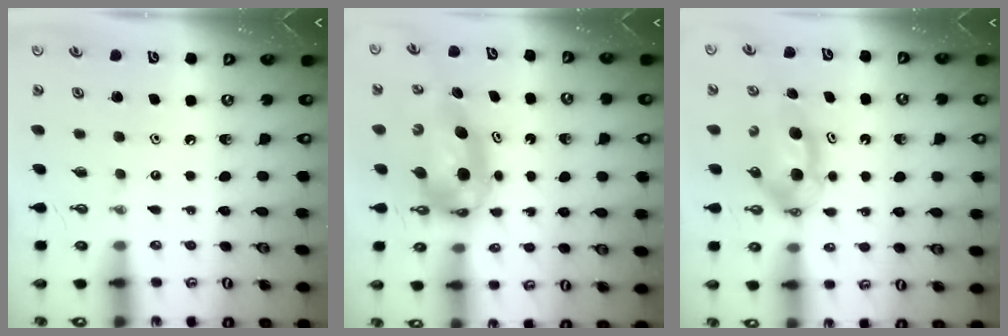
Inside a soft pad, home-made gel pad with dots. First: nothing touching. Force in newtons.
{"total": 6.7, "press": 6.6, "slide": 0.4}
{"total": 7.4, "press": 5.7, "slide": 4.7}